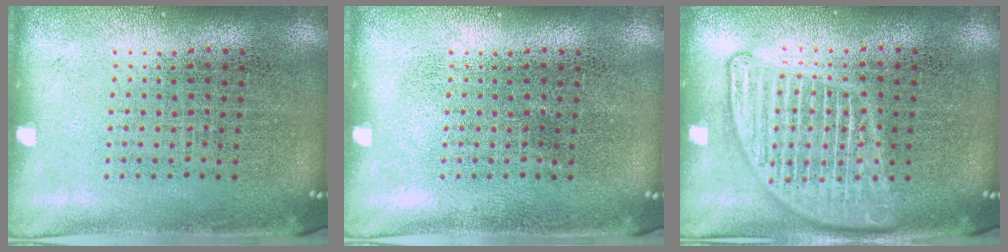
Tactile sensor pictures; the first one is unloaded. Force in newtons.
{"total": 0.0}
{"total": 3.0, "press": 3.0, "slide": 0.3}